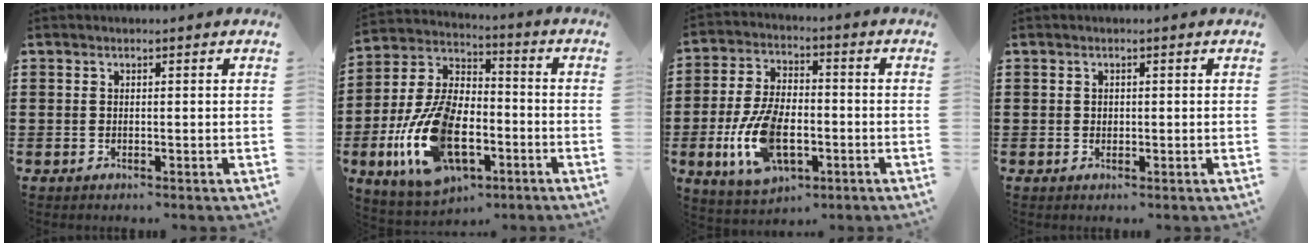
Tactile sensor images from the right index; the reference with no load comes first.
{"total": 15.9, "force": [-5.9, 8.3, 12.1], "torque": [-0.281, 0.004, -0.108]}
{"total": 11.5, "force": [-3.2, 6.1, 9.2], "torque": [-0.212, -0.004, -0.059]}
{"total": 0.7, "force": [0.2, 0.6, 0.3], "torque": [-0.007, 0.003, 0.004]}